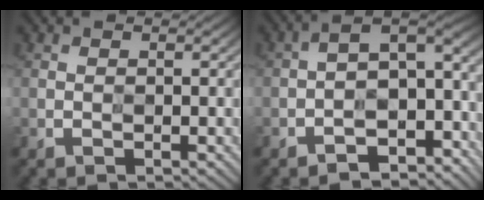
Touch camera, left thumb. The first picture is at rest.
{"total": 8.5, "force": [-4.5, 4.6, 5.6], "torque": [-0.071, -0.010, -0.074]}